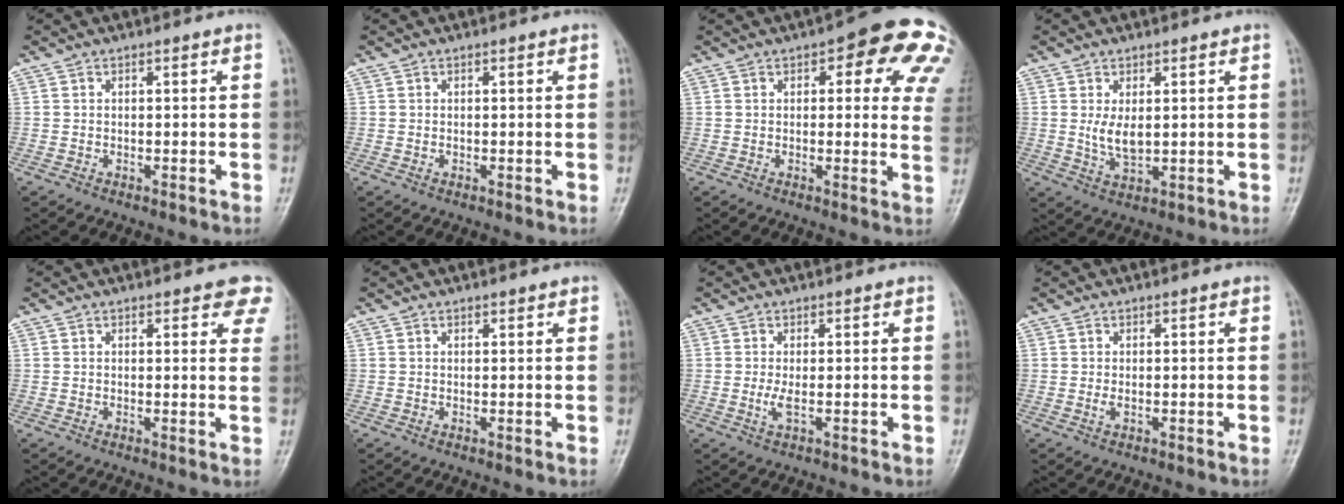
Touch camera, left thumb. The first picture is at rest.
{"total": 0.0}
{"total": 15.8, "force": [6.5, 6.4, 12.9], "torque": [-0.106, -0.014, 0.063]}
{"total": 4.4, "force": [0.9, 2.3, 3.7], "torque": [-0.062, -0.014, 0.025]}
{"total": 5.9, "force": [4.1, 2.5, 3.5], "torque": [-0.003, -0.012, 0.035]}
{"total": 0.7, "force": [0.6, 0.3, 0.2], "torque": [-0.002, -0.004, 0.008]}
{"total": 1.8, "force": [0.0, 0.5, 1.8], "torque": [-0.041, -0.006, 0.004]}
{"total": 0.9, "force": [0.2, 0.4, 0.8], "torque": [-0.018, -0.003, 0.004]}